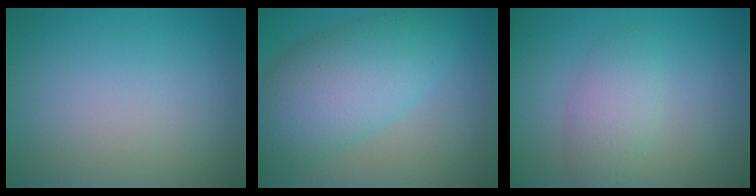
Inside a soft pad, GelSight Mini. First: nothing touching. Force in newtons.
{"total": 7.9, "press": 7.9, "slide": 0.2}
{"total": 2.7, "press": 2.7, "slide": 0.1}